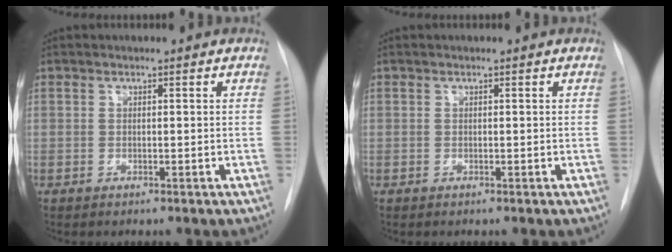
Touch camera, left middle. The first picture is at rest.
{"total": 0.0}